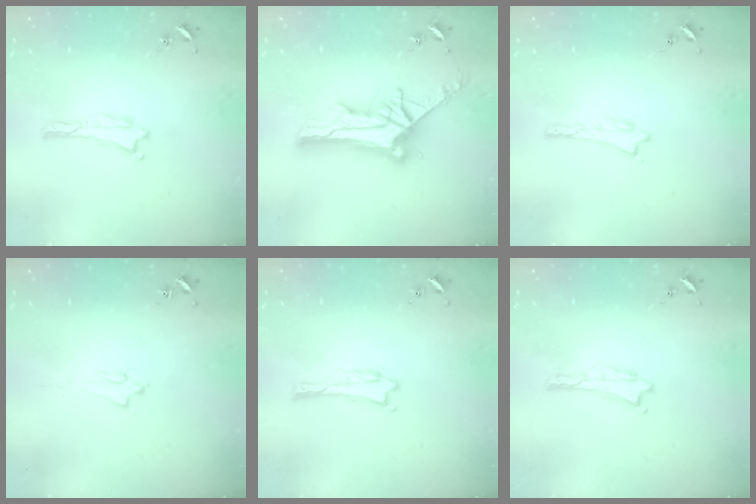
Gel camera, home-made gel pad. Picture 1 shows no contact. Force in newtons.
{"total": 10.4, "press": 10.4, "slide": 0.9}
{"total": 0.0}
{"total": 1.6, "press": 1.6, "slide": 0.2}
{"total": 0.6, "press": 0.6, "slide": 0.1}
{"total": 0.0}